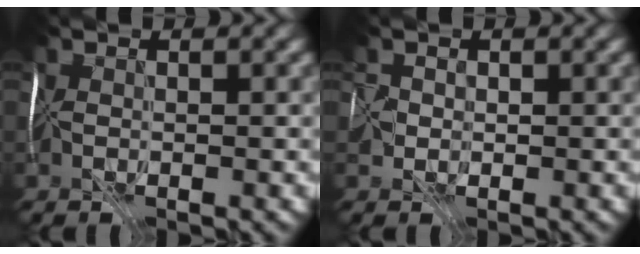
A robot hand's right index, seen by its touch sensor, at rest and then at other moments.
{"total": 1.0, "force": [0.2, 0.6, -0.7], "torque": [0.033, 0.012, 0.001]}